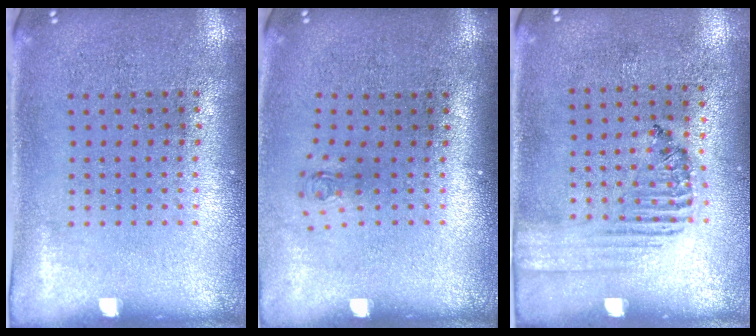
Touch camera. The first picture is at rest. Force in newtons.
{"total": 0.7, "press": 0.3, "slide": 0.7}
{"total": 1.4, "press": 1.1, "slide": 0.9}